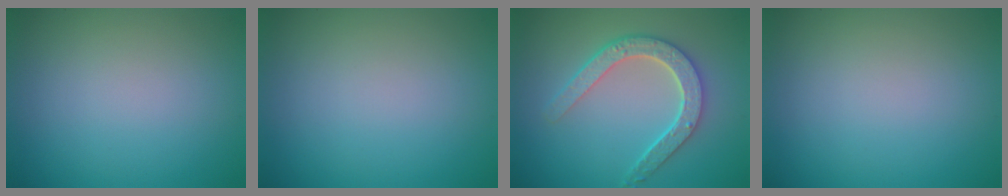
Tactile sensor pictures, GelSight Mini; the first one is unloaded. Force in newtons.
{"total": 0.0}
{"total": 4.6, "press": 3.7, "slide": 2.6}
{"total": 0.0}